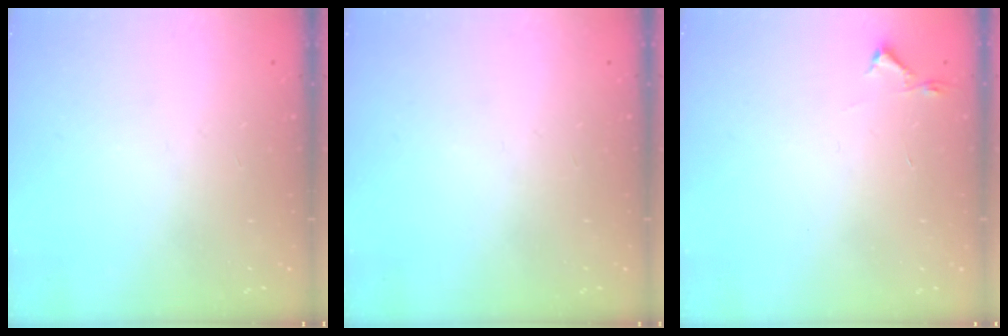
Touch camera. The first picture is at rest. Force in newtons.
{"total": 0.0}
{"total": 2.7, "press": 2.6, "slide": 0.4}